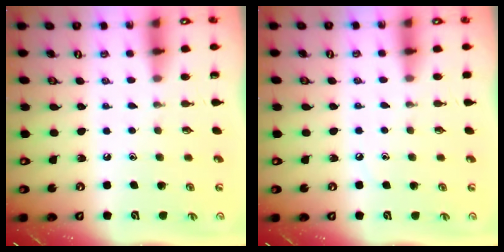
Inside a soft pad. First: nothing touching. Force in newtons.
{"total": 2.7, "press": 2.7, "slide": 0.4}